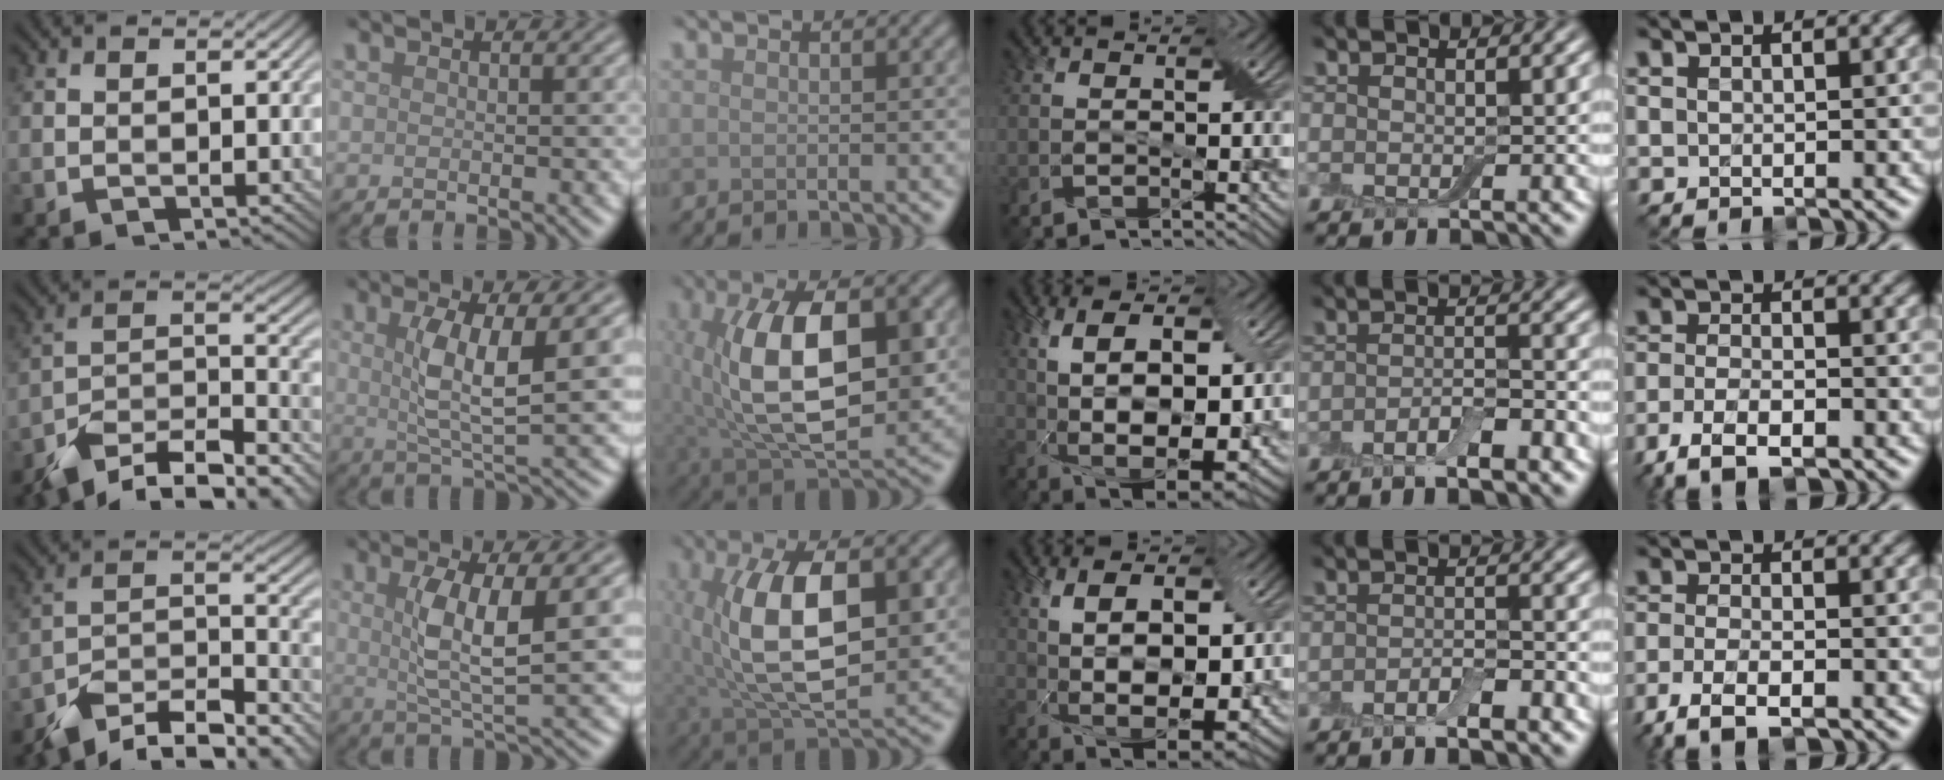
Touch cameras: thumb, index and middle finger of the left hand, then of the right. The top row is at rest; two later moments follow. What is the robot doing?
{"motion": "wrap", "object": "bandage"}